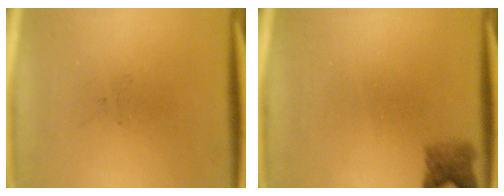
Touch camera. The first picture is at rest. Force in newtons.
{"total": 2.7}